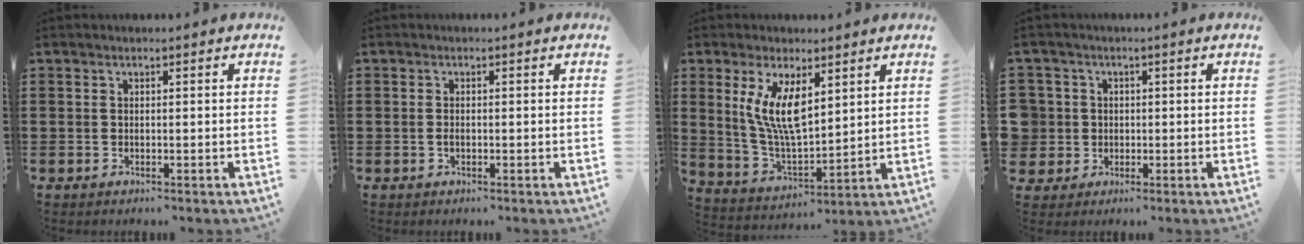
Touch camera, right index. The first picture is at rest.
{"total": 0.9, "force": [-0.2, 0.4, 0.8], "torque": [-0.018, -0.005, -0.003]}
{"total": 8.6, "force": [3.4, 3.4, 7.1], "torque": [-0.152, -0.005, 0.062]}
{"total": 3.9, "force": [0.0, 3.9, 0.3], "torque": [-0.034, 0.009, -0.005]}